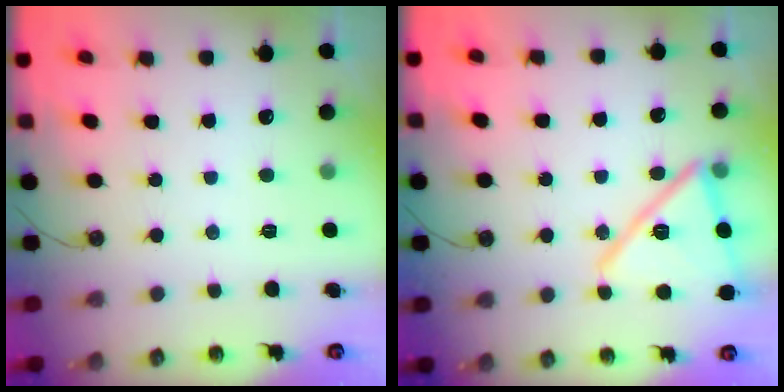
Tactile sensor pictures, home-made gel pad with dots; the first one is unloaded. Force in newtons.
{"total": 18.0, "press": 18.0, "slide": 0.7}